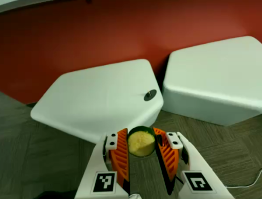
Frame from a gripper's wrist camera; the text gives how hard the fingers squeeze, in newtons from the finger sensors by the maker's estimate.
{"total": 12.5, "left": 13.2, "right": 11.7}